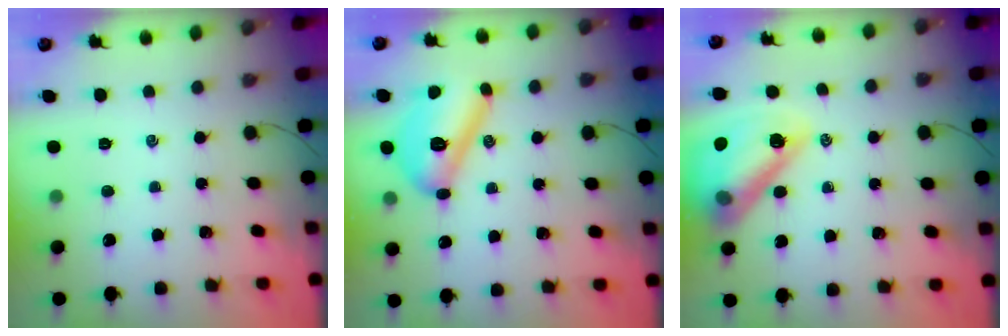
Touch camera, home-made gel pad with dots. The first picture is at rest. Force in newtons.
{"total": 14.1, "press": 14.1, "slide": 1.0}
{"total": 20.1, "press": 19.8, "slide": 3.2}